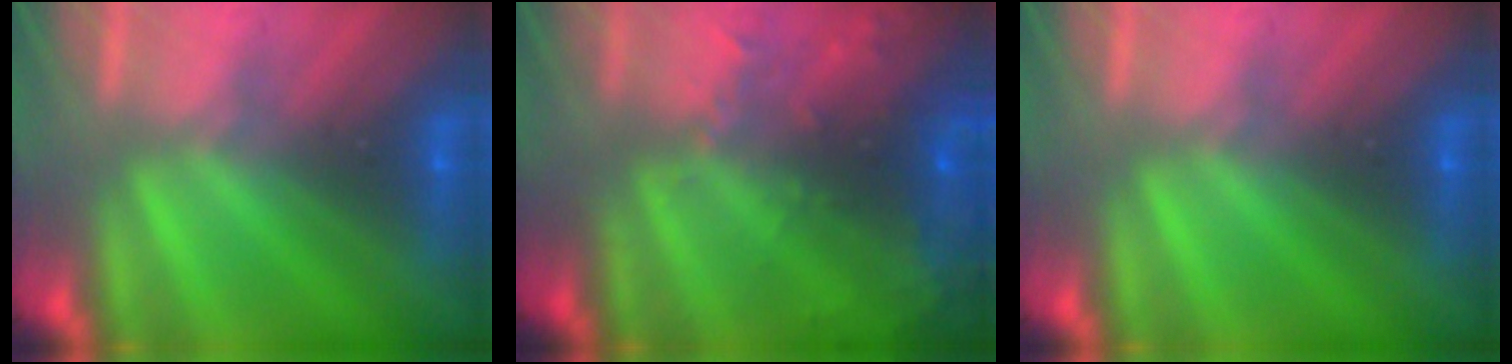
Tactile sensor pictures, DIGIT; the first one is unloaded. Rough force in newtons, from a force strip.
{"total": 9.4}
{"total": 0.0}